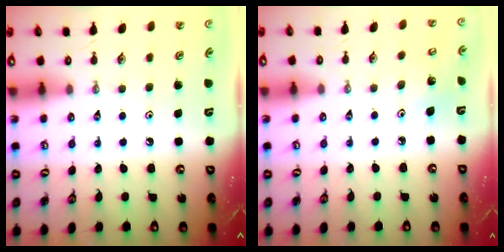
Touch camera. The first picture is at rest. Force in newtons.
{"total": 4.8, "press": 4.6, "slide": 1.3}